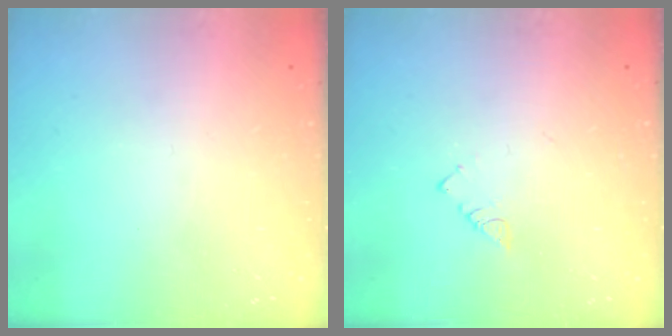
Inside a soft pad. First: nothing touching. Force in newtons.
{"total": 2.4, "press": 2.4, "slide": 0.4}